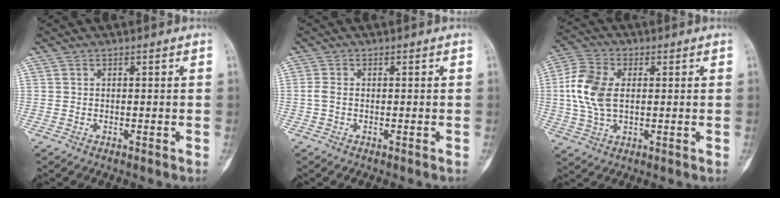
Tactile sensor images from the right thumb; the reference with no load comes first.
{"total": 1.5, "force": [-0.3, 0.8, 1.2], "torque": [-0.032, -0.001, -0.008]}
{"total": 10.7, "force": [0.9, 6.5, 8.5], "torque": [-0.187, 0.010, 0.018]}